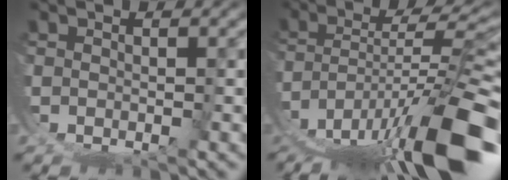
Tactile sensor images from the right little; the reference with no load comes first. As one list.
[{"total": 11.1, "force": [-5.0, 3.5, 9.3], "torque": [-0.142, -0.016, -0.051]}]